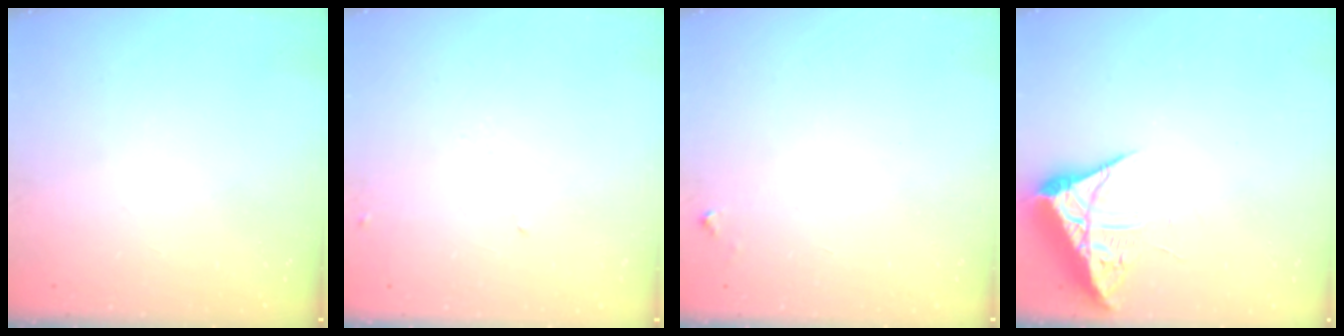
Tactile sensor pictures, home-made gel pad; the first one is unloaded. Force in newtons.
{"total": 4.3, "press": 4.3, "slide": 0.7}
{"total": 3.1, "press": 3.1, "slide": 0.1}
{"total": 7.2, "press": 7.2, "slide": 0.8}